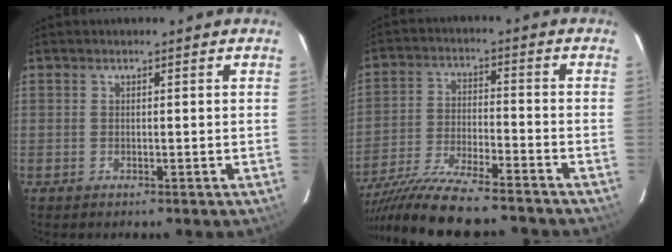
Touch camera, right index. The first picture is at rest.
{"total": 19.3, "force": [-16.9, 2.0, 9.1], "torque": [-0.186, -0.049, -0.282]}